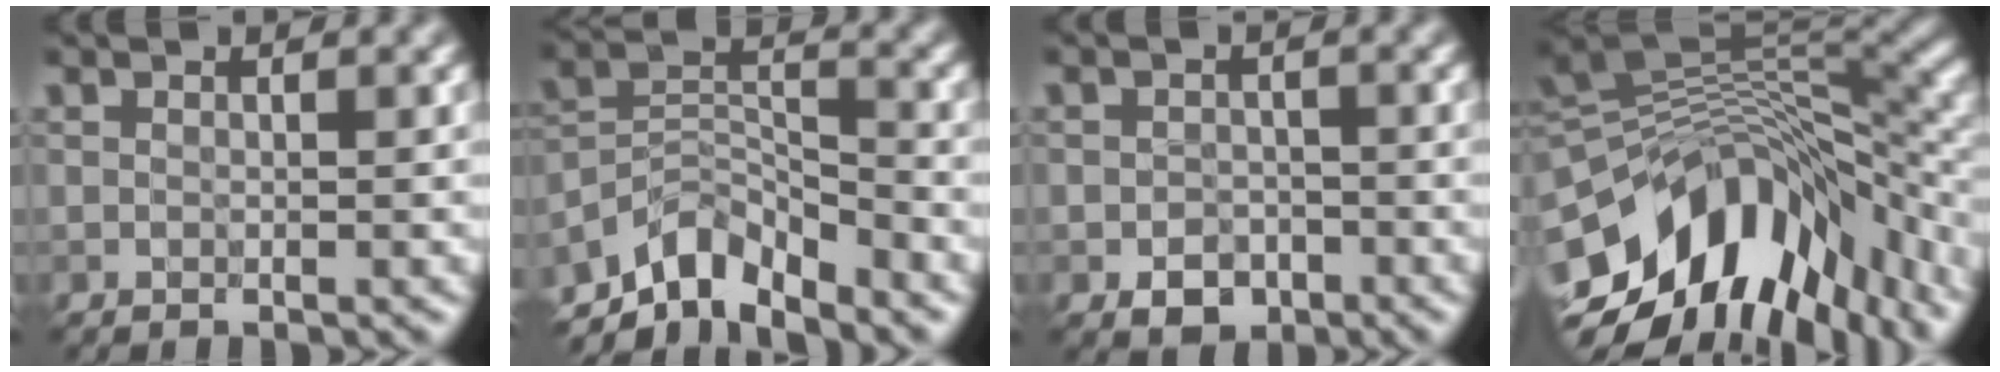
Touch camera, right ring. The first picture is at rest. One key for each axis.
{"total": 6.3, "fx": -5.2, "fy": 2.5, "fz": 2.7, "tx": -0.038, "ty": -0.002, "tz": -0.107}
{"total": 2.6, "fx": -1.3, "fy": 1.9, "fz": 1.2, "tx": -0.014, "ty": -0.003, "tz": -0.024}
{"total": 13.7, "fx": -5.3, "fy": 7.9, "fz": 10.0, "tx": -0.183, "ty": 0.003, "tz": -0.083}